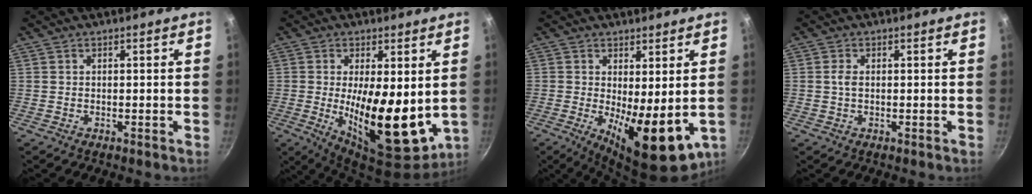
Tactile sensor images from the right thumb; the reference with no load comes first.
{"total": 17.0, "force": [0.0, 6.8, 15.5], "torque": [-0.223, -0.030, 0.012]}
{"total": 11.8, "force": [-0.9, 4.4, 11.0], "torque": [-0.140, -0.017, 0.000]}
{"total": 1.6, "force": [0.1, 1.0, 1.3], "torque": [-0.027, 0.002, 0.000]}